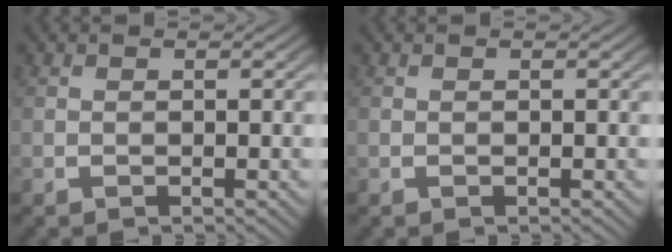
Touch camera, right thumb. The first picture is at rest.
{"total": 0.0}